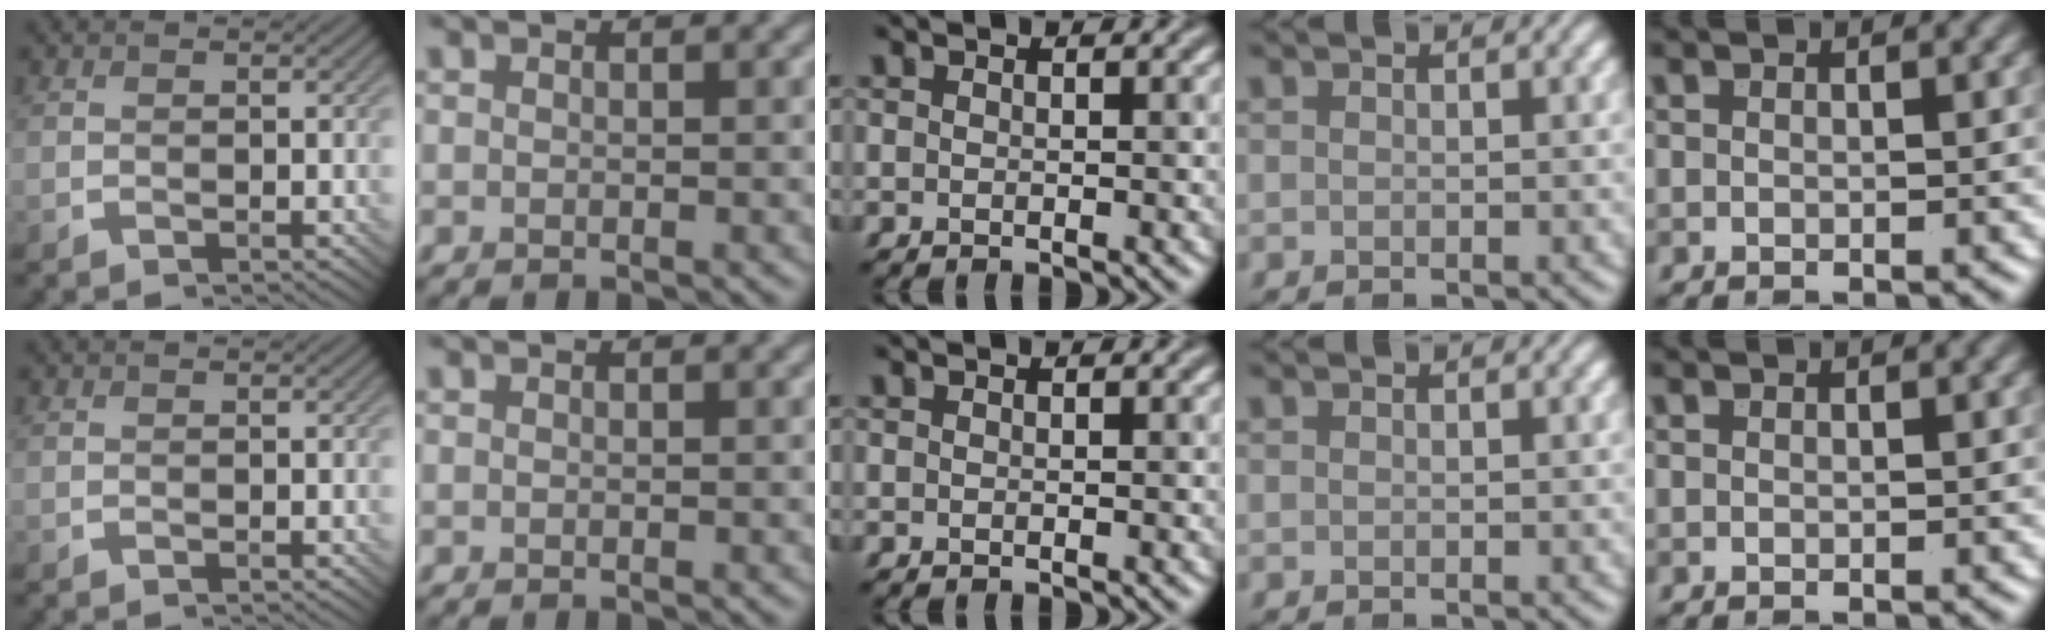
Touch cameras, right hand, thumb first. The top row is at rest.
{}